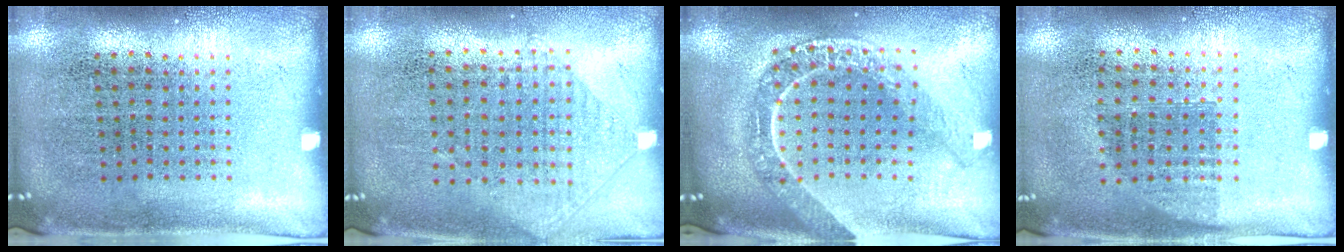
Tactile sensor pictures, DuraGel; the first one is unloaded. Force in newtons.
{"total": 0.9, "press": 0.8, "slide": 0.3}
{"total": 2.1, "press": 1.9, "slide": 1.0}
{"total": 0.7, "press": 0.6, "slide": 0.3}